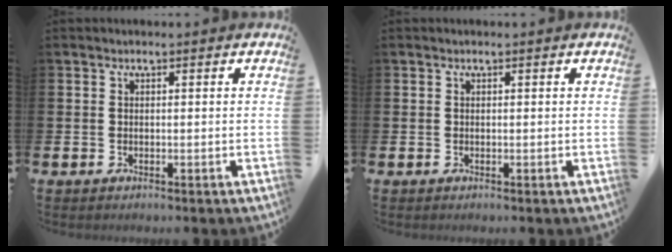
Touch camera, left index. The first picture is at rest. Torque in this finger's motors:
{"motor_torque": [0.09, 0.00, -0.02, -0.01]}